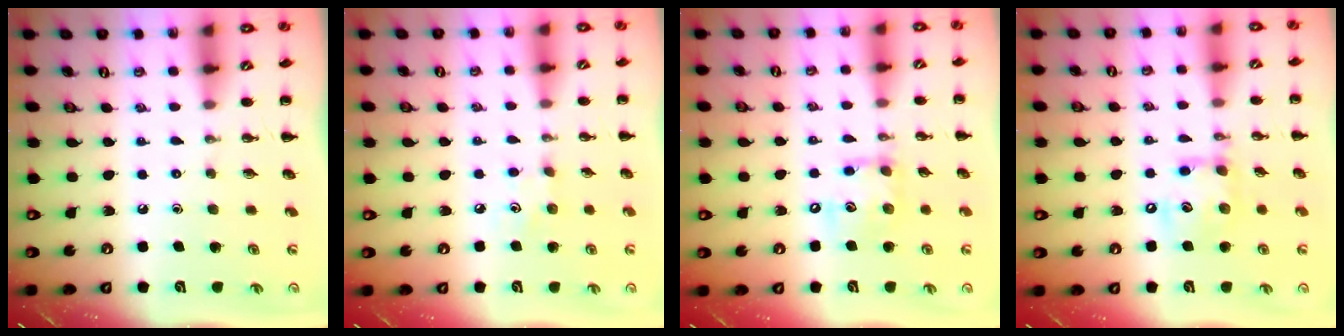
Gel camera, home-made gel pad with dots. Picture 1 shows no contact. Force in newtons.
{"total": 4.1, "press": 3.9, "slide": 1.2}
{"total": 11.2, "press": 11.0, "slide": 1.9}
{"total": 12.2, "press": 12.1, "slide": 1.8}